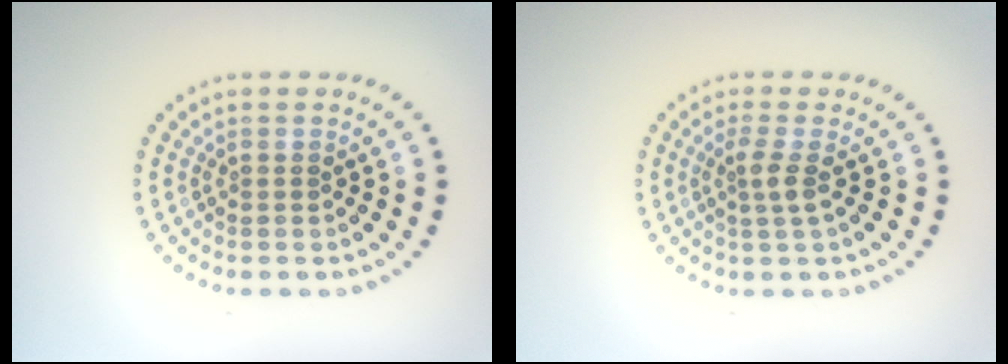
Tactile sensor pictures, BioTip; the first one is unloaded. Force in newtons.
{"total": 1.8, "press": 1.3, "slide": 1.2}